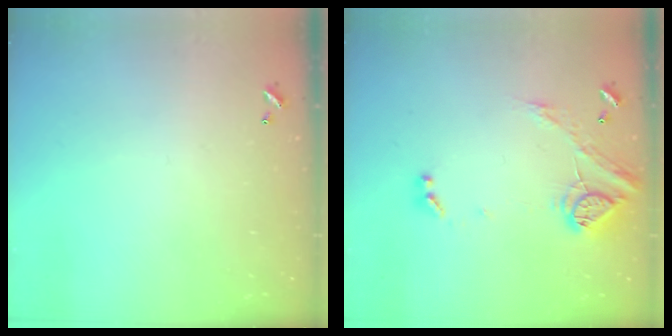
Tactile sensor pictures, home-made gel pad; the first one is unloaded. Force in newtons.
{"total": 17.3, "press": 17.3, "slide": 0.8}